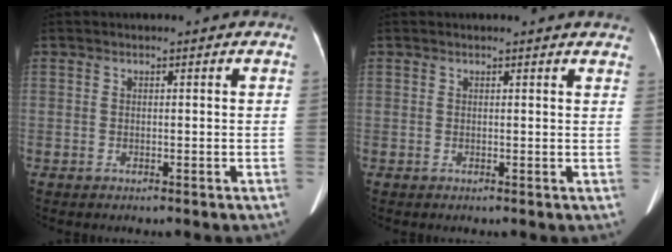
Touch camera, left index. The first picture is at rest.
{"total": 4.7, "force": [4.5, 0.3, 1.3], "torque": [-0.012, -0.004, 0.026]}